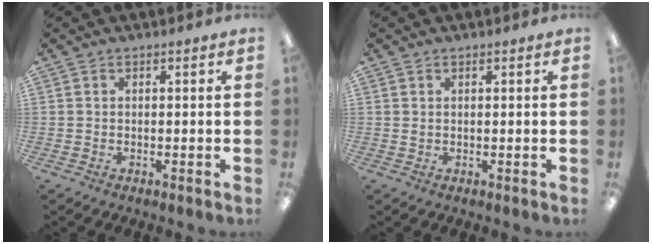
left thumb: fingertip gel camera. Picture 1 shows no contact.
{"total": 0.7, "force": [0.3, 0.4, 0.4], "torque": [-0.011, 0.004, 0.004]}